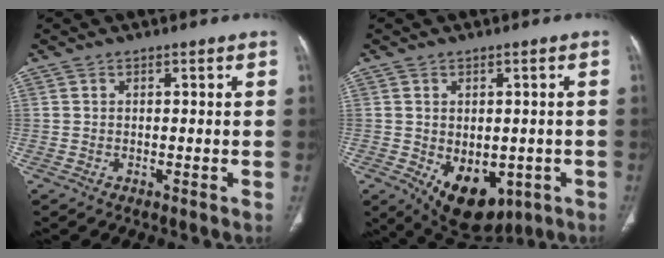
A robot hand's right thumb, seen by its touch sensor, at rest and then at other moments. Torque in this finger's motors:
{"motor_torque": [-0.32, 0.59, -0.10, 0.16, 0.03]}